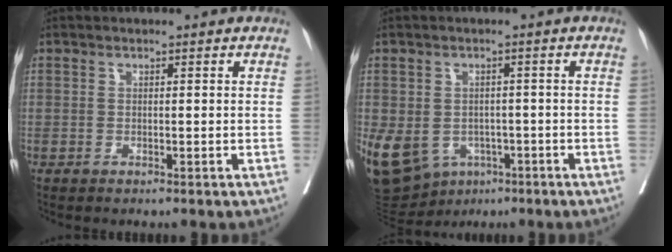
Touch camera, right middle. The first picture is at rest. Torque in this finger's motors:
{"motor_torque": [1.47, -0.37, 1.05, 0.21]}